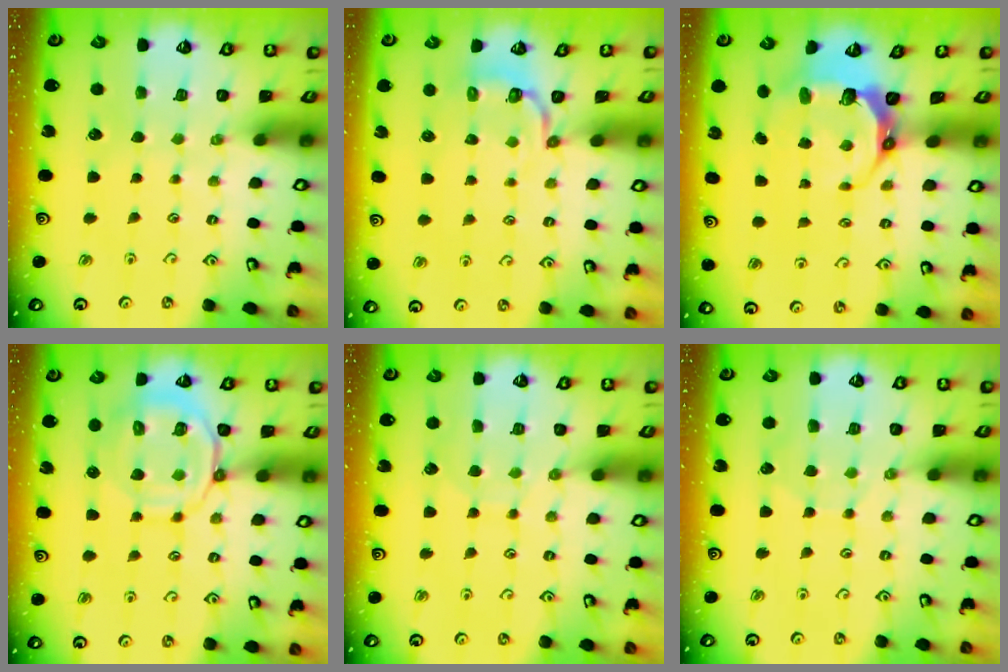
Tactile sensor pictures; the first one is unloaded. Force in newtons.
{"total": 4.2, "press": 3.2, "slide": 2.7}
{"total": 8.1, "press": 6.9, "slide": 4.2}
{"total": 11.5, "press": 11.4, "slide": 1.5}
{"total": 6.6, "press": 6.6, "slide": 0.5}
{"total": 5.2, "press": 5.2, "slide": 0.5}